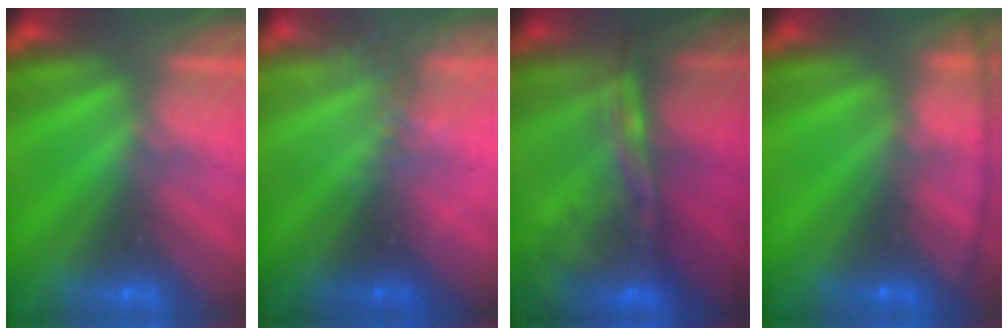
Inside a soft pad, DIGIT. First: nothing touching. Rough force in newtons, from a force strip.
{"total": 2.3}
{"total": 7.0}
{"total": 8.0}